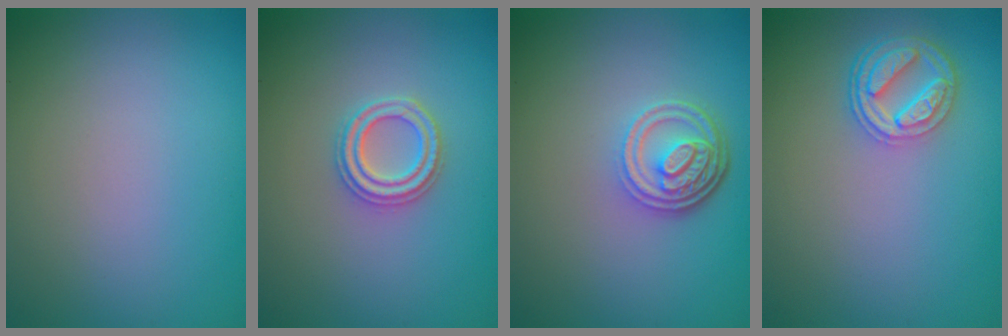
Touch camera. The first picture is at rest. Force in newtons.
{"total": 2.4, "press": 2.4, "slide": 0.4}
{"total": 4.6, "press": 3.5, "slide": 3.0}
{"total": 4.3, "press": 3.6, "slide": 2.3}